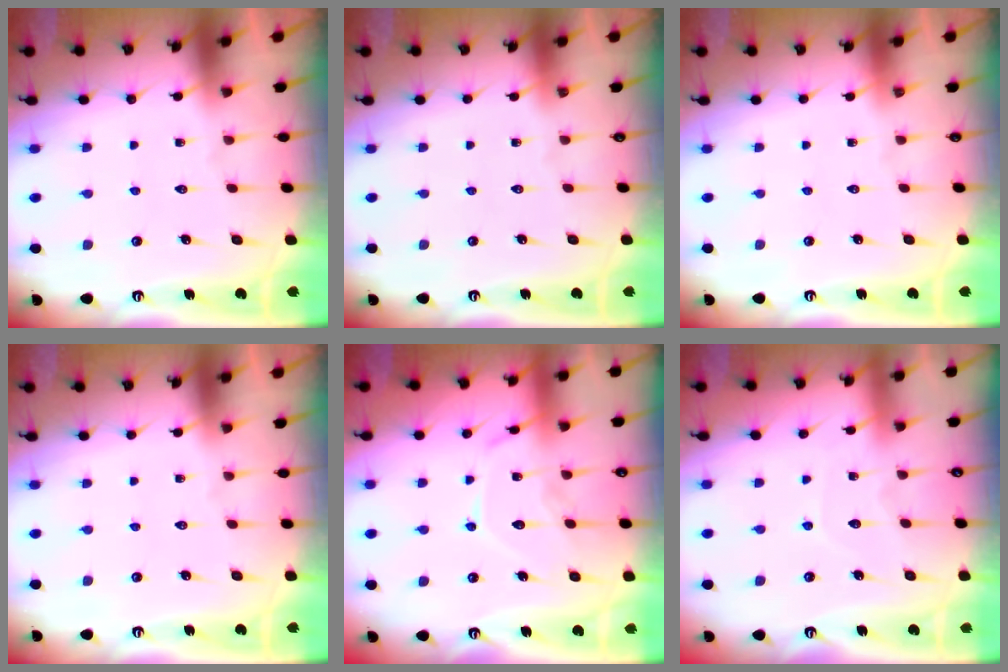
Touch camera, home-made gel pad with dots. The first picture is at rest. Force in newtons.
{"total": 0.0}
{"total": 0.0}
{"total": 0.0}
{"total": 12.0, "press": 12.0, "slide": 0.9}
{"total": 5.4, "press": 5.4, "slide": 0.5}